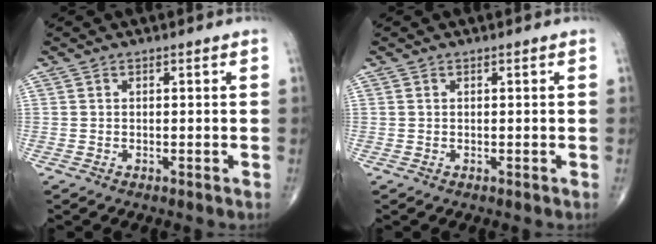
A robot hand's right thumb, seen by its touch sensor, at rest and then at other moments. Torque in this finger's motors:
{"motor_torque": [-0.08, -0.04, -0.26, 0.01, 0.00]}